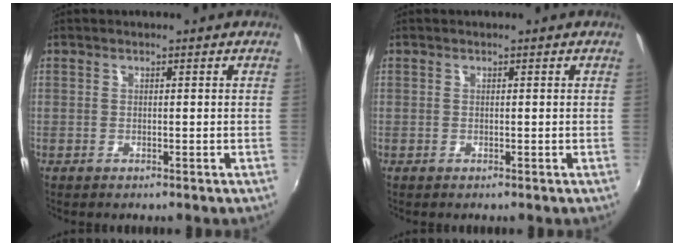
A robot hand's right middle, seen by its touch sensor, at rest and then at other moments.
{"total": 0.0}